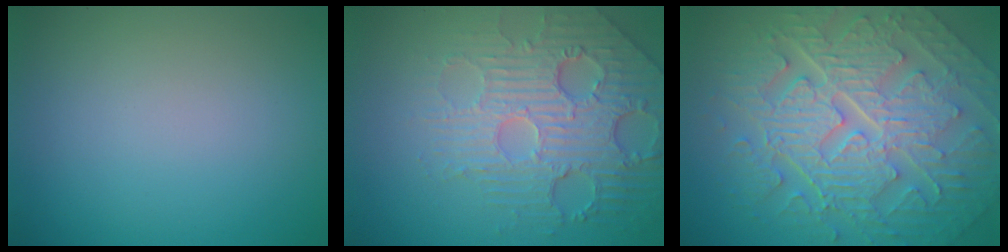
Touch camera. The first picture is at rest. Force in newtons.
{"total": 6.1, "press": 4.9, "slide": 3.7}
{"total": 10.5, "press": 7.2, "slide": 7.7}